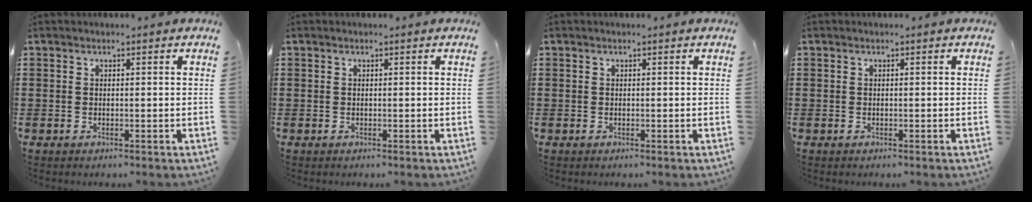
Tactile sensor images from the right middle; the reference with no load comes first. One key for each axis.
{"total": 0.0}
{"total": 0.0}
{"total": 0.0}